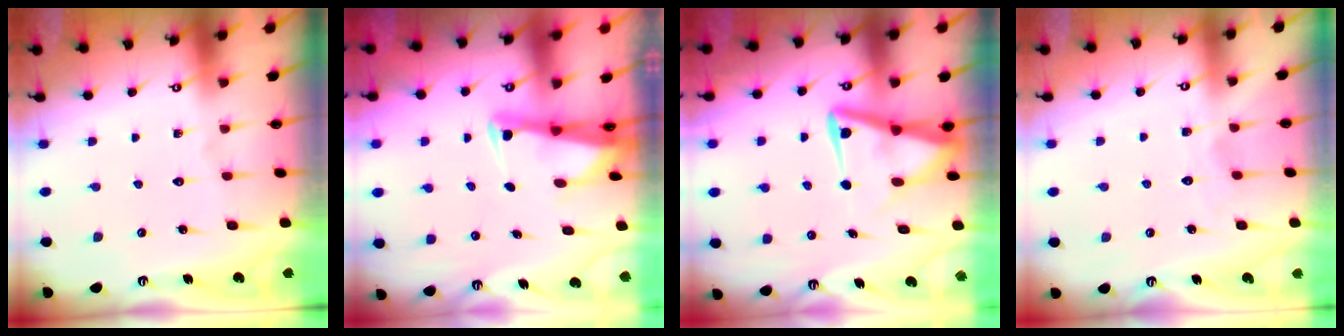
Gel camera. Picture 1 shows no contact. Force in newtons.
{"total": 2.4, "press": 2.4, "slide": 0.5}
{"total": 8.4, "press": 8.3, "slide": 0.9}
{"total": 3.4, "press": 3.3, "slide": 0.4}